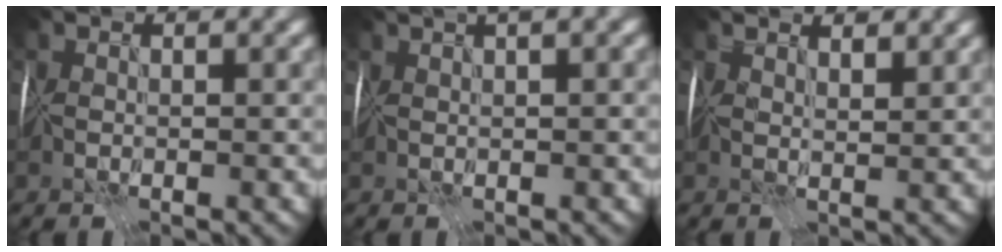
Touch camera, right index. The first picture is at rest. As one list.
[{"total": 3.7, "force": [2.3, 0.8, 2.8], "torque": [-0.035, 0.013, 0.028]}, {"total": 3.2, "force": [2.4, 1.1, 1.9], "torque": [-0.029, 0.010, 0.028]}]